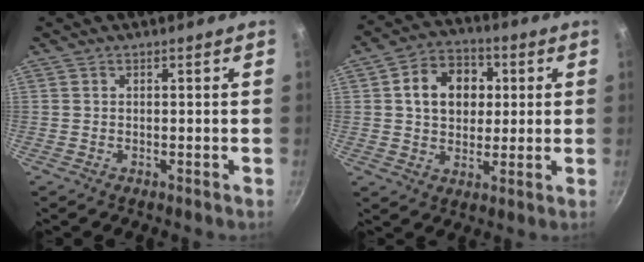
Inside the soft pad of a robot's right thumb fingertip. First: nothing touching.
{"total": 11.7, "force": [2.3, 9.1, 7.0], "torque": [-0.079, 0.013, 0.028]}